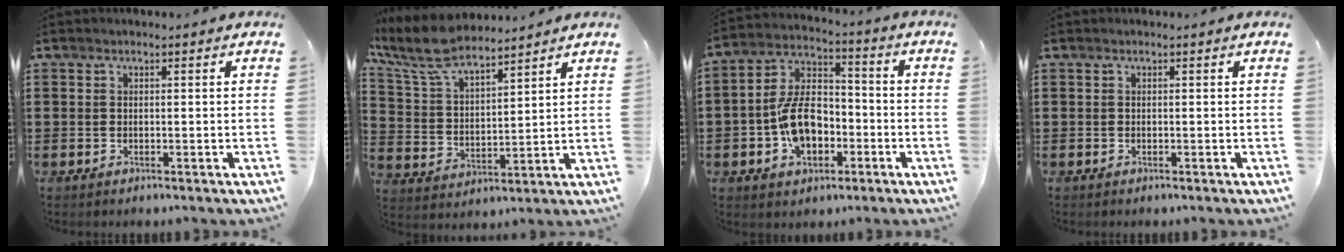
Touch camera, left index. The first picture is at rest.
{"total": 9.1, "force": [7.7, 2.4, 4.2], "torque": [-0.112, -0.026, 0.140]}
{"total": 10.3, "force": [-2.9, 6.5, 7.4], "torque": [-0.168, 0.016, -0.057]}
{"total": 0.0}